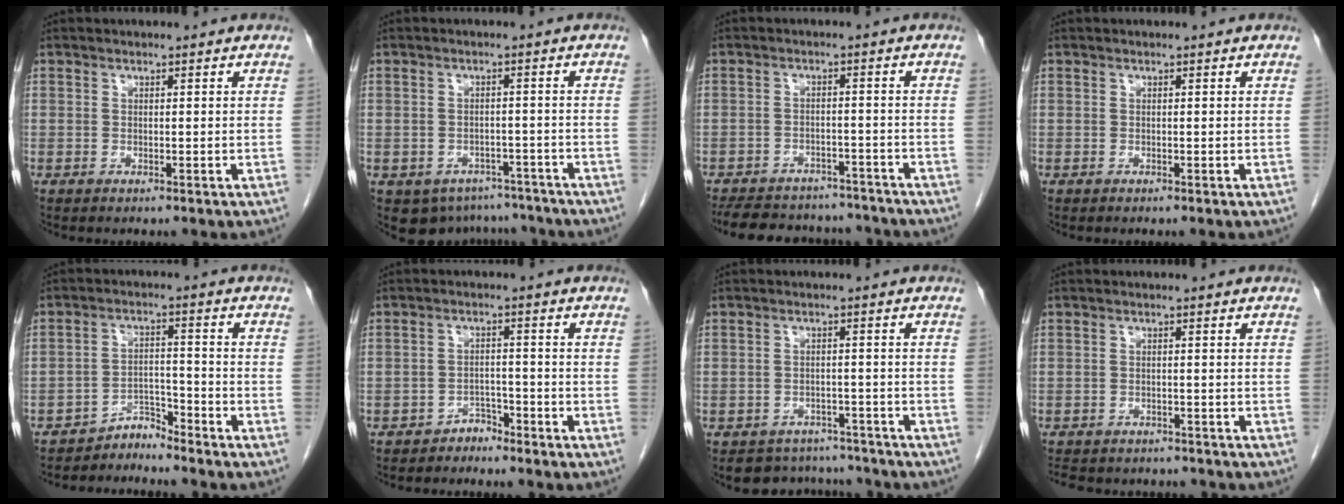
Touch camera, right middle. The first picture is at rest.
{"total": 8.0, "force": [-6.2, 4.9, 1.0], "torque": [-0.005, 0.012, -0.075]}
{"total": 15.6, "force": [-14.0, 5.3, 4.6], "torque": [-0.100, 0.004, -0.183]}
{"total": 0.0}
{"total": 3.6, "force": [-3.6, 0.3, -0.7], "torque": [0.022, 0.002, -0.060]}
{"total": 2.6, "force": [-2.4, 1.1, 0.1], "torque": [0.001, 0.004, -0.039]}
{"total": 6.8, "force": [-6.2, 2.7, -0.6], "torque": [0.019, 0.022, -0.079]}
{"total": 9.9, "force": [-8.8, 3.6, 2.8], "torque": [-0.059, 0.003, -0.110]}